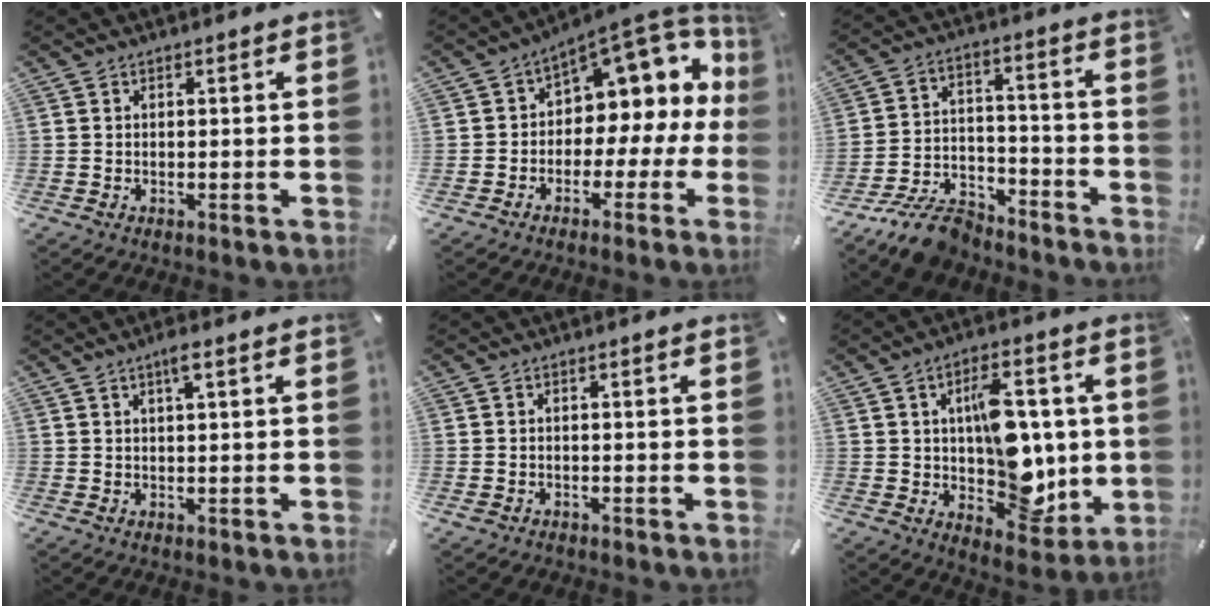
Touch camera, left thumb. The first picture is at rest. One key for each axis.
{"total": 10.5, "fx": 5.9, "fy": 6.8, "fz": 5.4, "tx": -0.073, "ty": -0.059, "tz": 0.100}
{"total": 11.5, "fx": -9.5, "fy": 4.9, "fz": 4.2, "tx": -0.060, "ty": 0.059, "tz": -0.176}
{"total": 2.9, "fx": 1.2, "fy": 0.4, "fz": 2.6, "tx": -0.053, "ty": 0.002, "tz": 0.018}
{"total": 1.5, "fx": -1.0, "fy": 1.0, "fz": 0.4, "tx": -0.009, "ty": 0.005, "tz": -0.022}
{"total": 16.1, "fx": 0.9, "fy": 10.0, "fz": 12.6, "tx": -0.165, "ty": -0.005, "tz": 0.019}